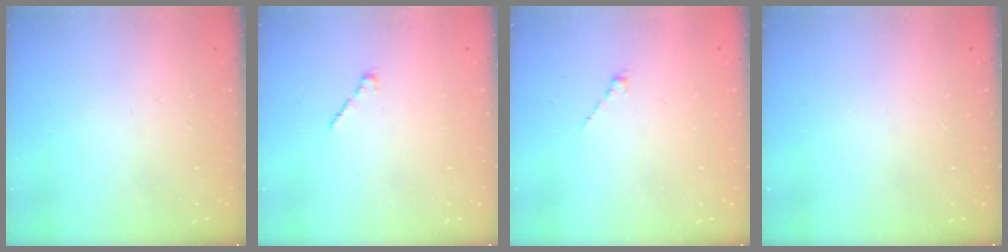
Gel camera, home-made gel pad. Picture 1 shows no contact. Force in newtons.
{"total": 1.7, "press": 1.7, "slide": 0.5}
{"total": 0.0}
{"total": 0.0}